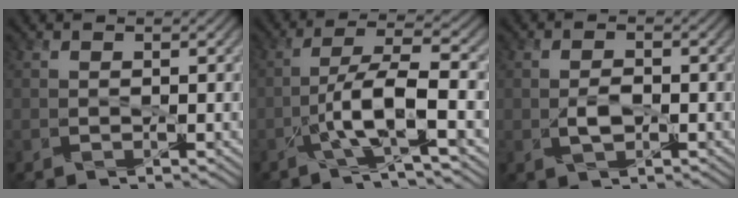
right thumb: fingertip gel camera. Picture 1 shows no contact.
{"total": 6.4, "force": [-3.0, 0.1, 5.7], "torque": [-0.105, 0.021, -0.061]}
{"total": 2.0, "force": [-0.5, 0.7, 1.8], "torque": [-0.036, 0.003, -0.007]}